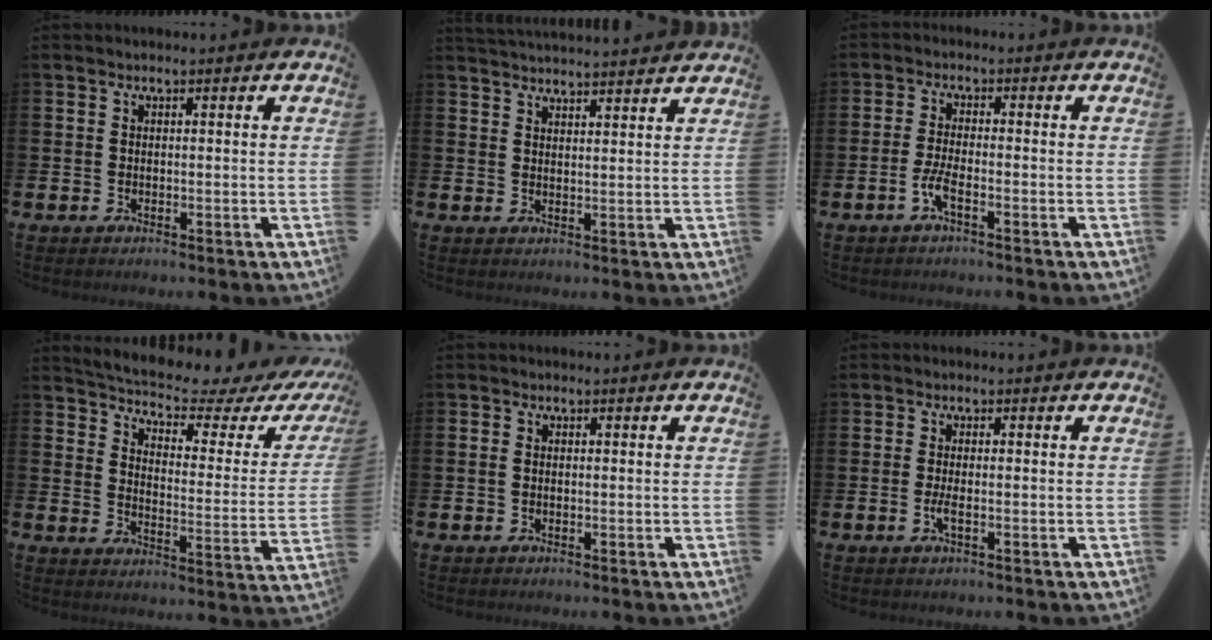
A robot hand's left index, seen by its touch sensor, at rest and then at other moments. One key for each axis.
{"total": 3.5, "fx": 3.5, "fy": -0.2, "fz": 0.0, "tx": -0.007, "ty": -0.021, "tz": 0.064}
{"total": 2.6, "fx": -1.4, "fy": 0.5, "fz": 2.1, "tx": -0.053, "ty": 0.002, "tz": -0.025}
{"total": 5.3, "fx": 4.9, "fy": 0.9, "fz": 1.7, "tx": -0.062, "ty": -0.041, "tz": 0.078}
{"total": 0.6, "fx": -0.1, "fy": 0.4, "fz": 0.5, "tx": -0.008, "ty": 0.003, "tz": -0.004}
{"total": 1.4, "fx": -0.4, "fy": 0.3, "fz": 1.3, "tx": -0.034, "ty": 0.003, "tz": -0.006}